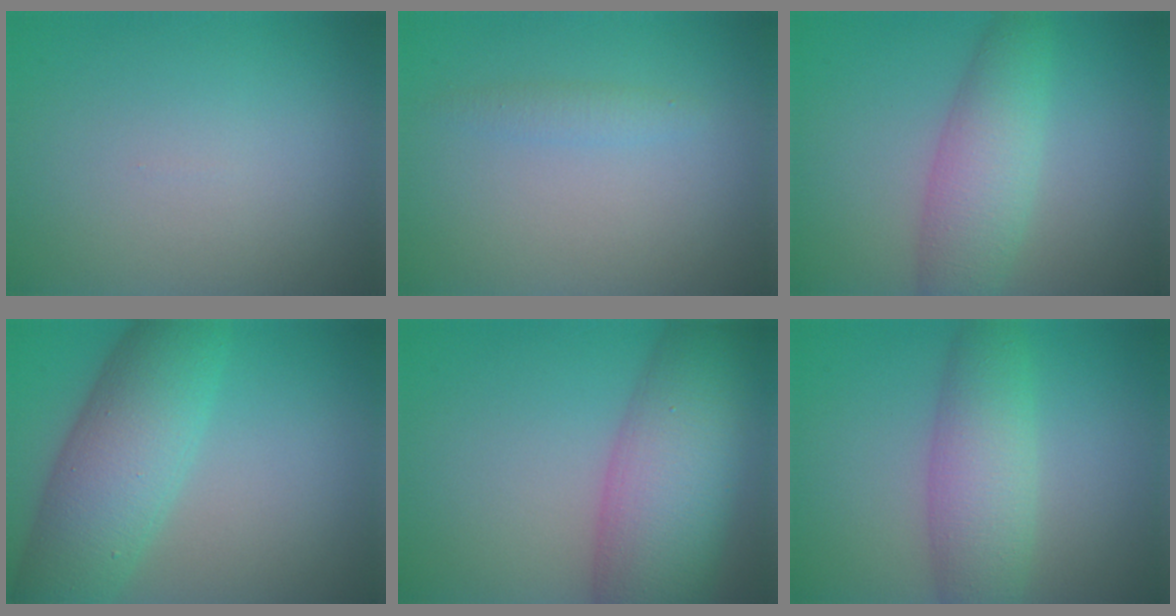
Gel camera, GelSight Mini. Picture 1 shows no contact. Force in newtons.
{"total": 1.1, "press": 1.1, "slide": 0.0}
{"total": 4.7, "press": 4.7, "slide": 0.1}
{"total": 8.6, "press": 8.6, "slide": 0.3}
{"total": 10.3, "press": 10.3, "slide": 0.6}
{"total": 5.3, "press": 5.3, "slide": 0.0}